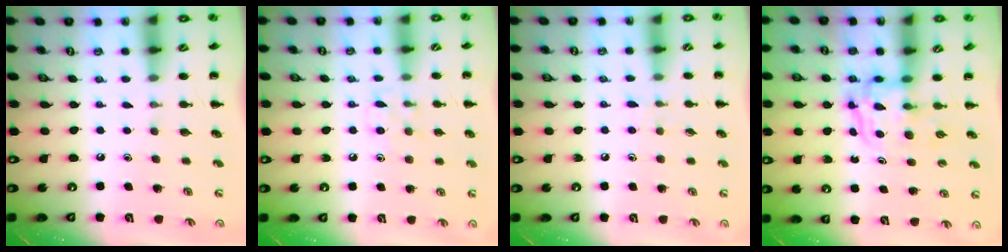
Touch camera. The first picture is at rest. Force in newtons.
{"total": 6.5, "press": 6.2, "slide": 1.9}
{"total": 4.7, "press": 4.2, "slide": 2.1}
{"total": 3.4, "press": 3.4, "slide": 0.2}